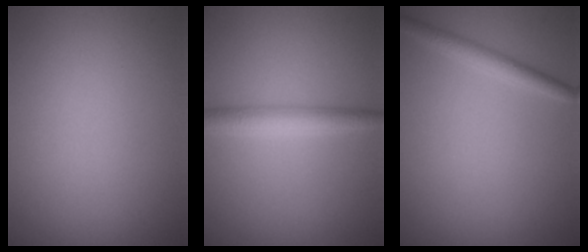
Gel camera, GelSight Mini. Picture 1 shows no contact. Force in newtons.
{"total": 3.0, "press": 3.0, "slide": 0.1}
{"total": 2.0, "press": 2.0, "slide": 0.1}